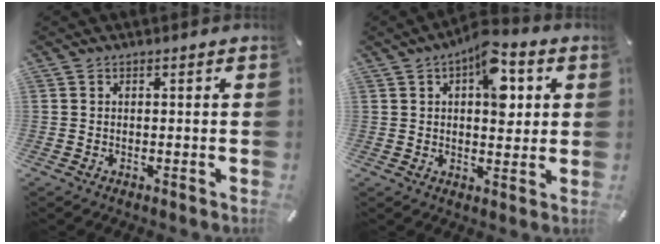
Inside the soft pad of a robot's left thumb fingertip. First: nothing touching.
{"total": 10.8, "force": [3.7, 6.0, 8.2], "torque": [-0.089, -0.018, 0.058]}